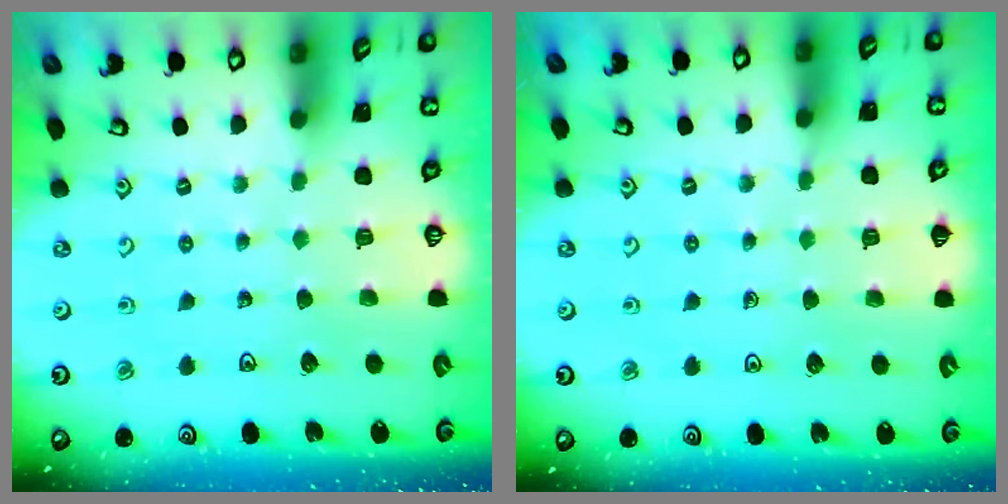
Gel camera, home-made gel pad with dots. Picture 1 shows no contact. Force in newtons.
{"total": 2.7, "press": 2.6, "slide": 0.5}